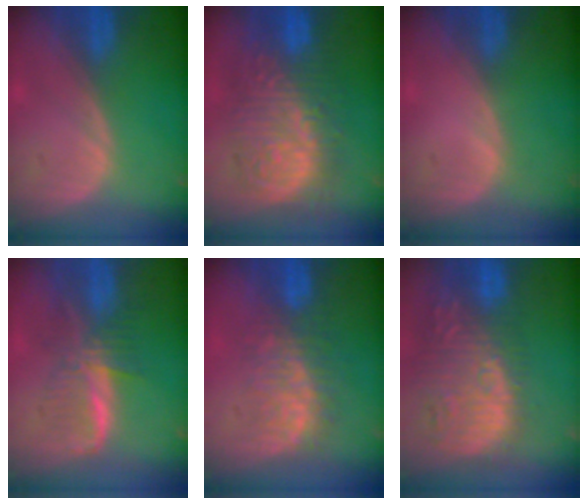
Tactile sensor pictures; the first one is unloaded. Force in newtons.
{"total": 13.2, "press": 13.2, "slide": 1.4}
{"total": 0.0}
{"total": 6.2, "press": 6.1, "slide": 0.6}
{"total": 7.6, "press": 7.5, "slide": 1.2}
{"total": 14.6, "press": 12.6, "slide": 7.4}